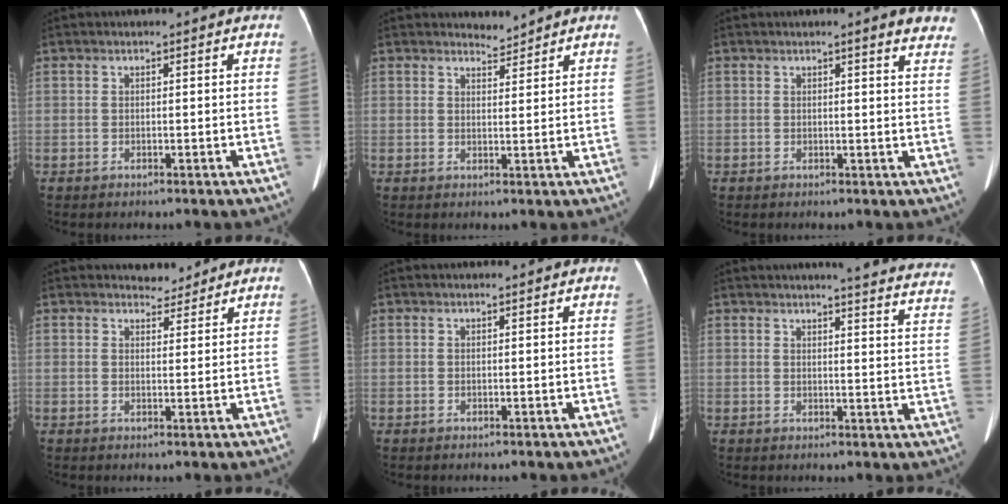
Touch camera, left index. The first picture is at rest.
{"total": 2.0, "force": [2.0, 0.1, -0.3], "torque": [-0.003, -0.004, 0.033]}
{"total": 5.1, "force": [4.2, 0.6, 2.8], "torque": [-0.018, -0.005, 0.032]}
{"total": 2.7, "force": [2.6, 0.9, -0.1], "torque": [0.003, -0.003, 0.037]}
{"total": 1.3, "force": [1.2, 0.2, 0.5], "torque": [-0.010, 0.014, 0.015]}
{"total": 19.4, "force": [18.2, 1.1, 6.6], "torque": [-0.068, -0.091, 0.183]}